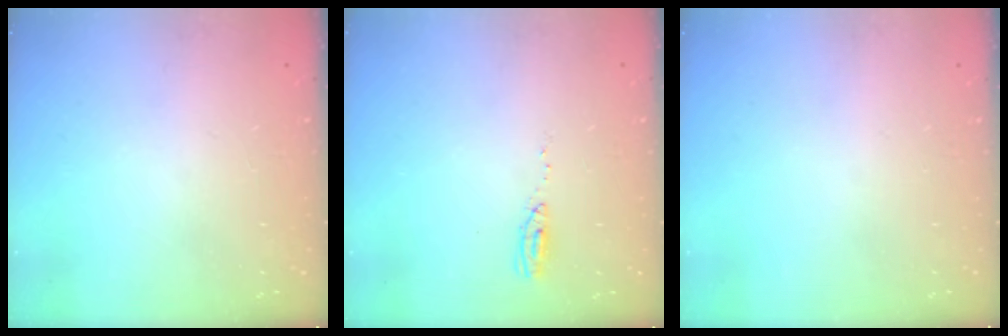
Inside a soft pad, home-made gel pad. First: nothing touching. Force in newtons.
{"total": 4.0, "press": 3.9, "slide": 1.2}
{"total": 0.0}